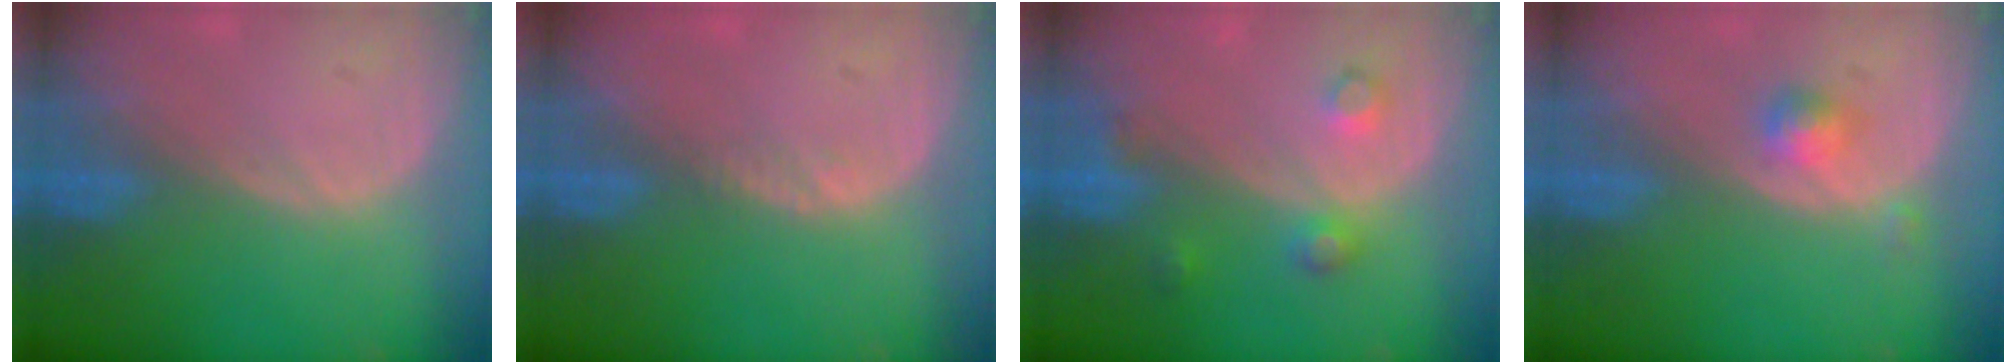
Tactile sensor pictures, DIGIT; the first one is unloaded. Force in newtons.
{"total": 0.8, "press": 0.7, "slide": 0.5}
{"total": 3.6, "press": 3.5, "slide": 0.1}
{"total": 2.4, "press": 2.1, "slide": 1.1}